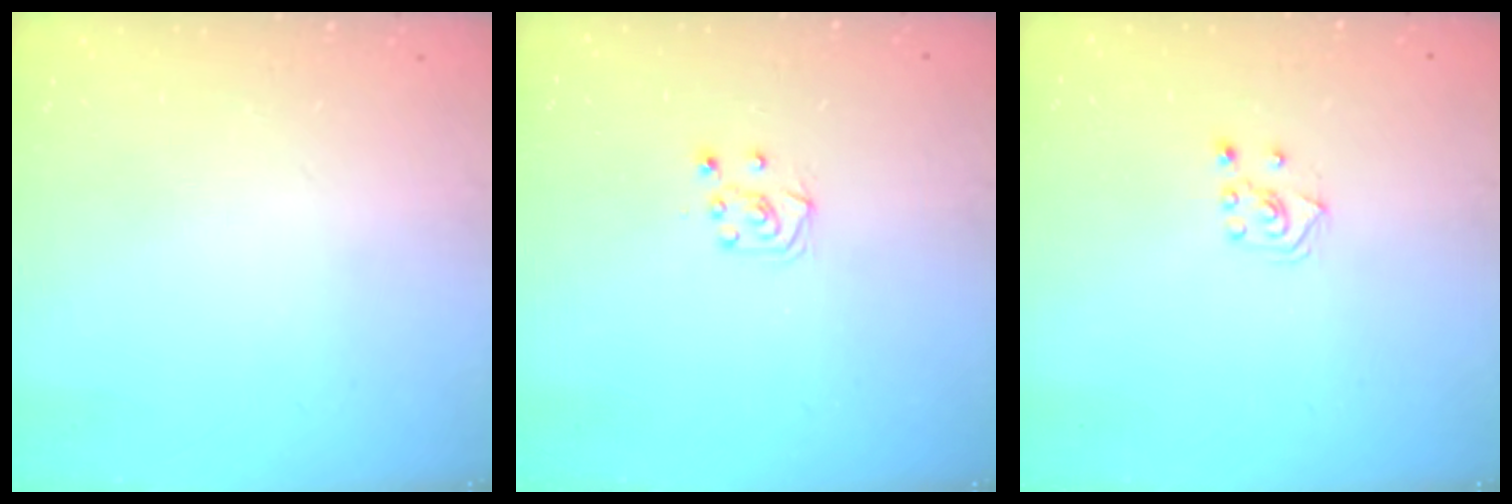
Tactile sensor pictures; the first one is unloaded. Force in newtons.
{"total": 5.8, "press": 5.7, "slide": 0.6}
{"total": 3.8, "press": 3.8, "slide": 0.3}